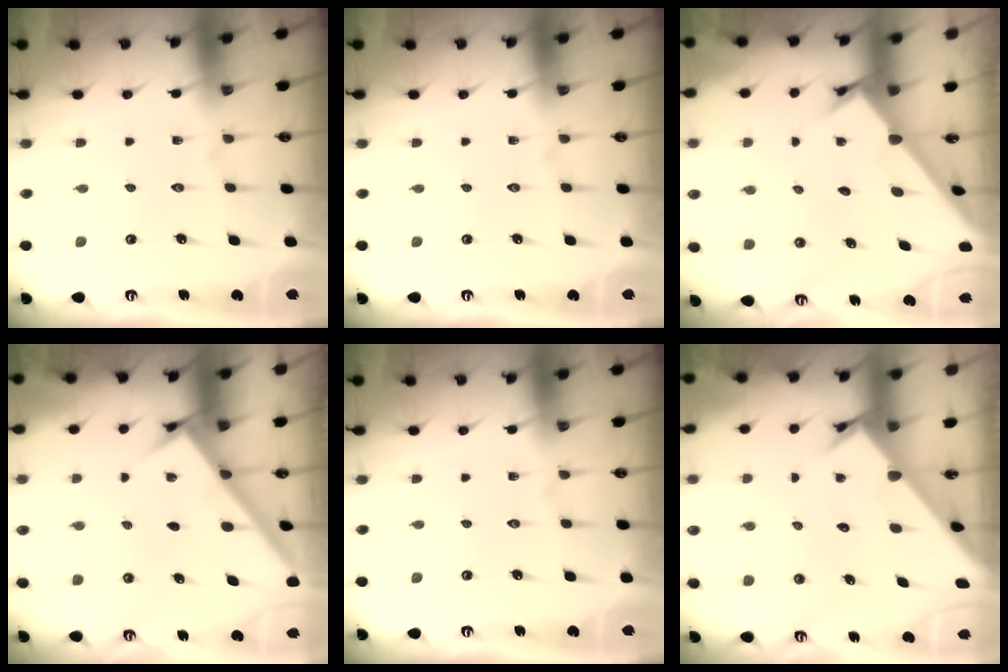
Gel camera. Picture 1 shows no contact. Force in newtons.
{"total": 0.0}
{"total": 2.1, "press": 2.1, "slide": 0.2}
{"total": 3.0, "press": 3.0, "slide": 0.2}
{"total": 0.0}
{"total": 2.6, "press": 2.6, "slide": 0.2}